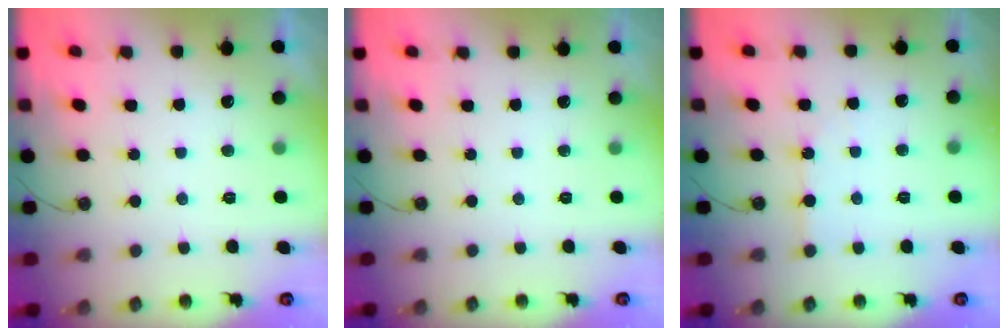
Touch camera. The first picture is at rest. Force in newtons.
{"total": 0.0}
{"total": 4.4, "press": 4.4, "slide": 0.5}